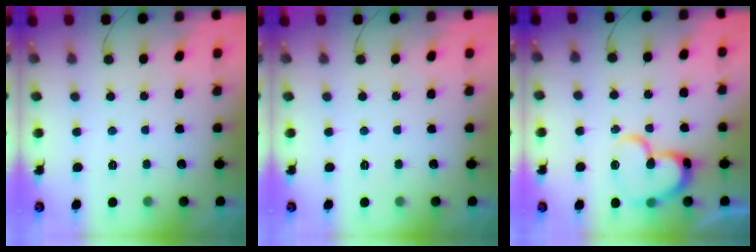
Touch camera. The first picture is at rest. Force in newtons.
{"total": 0.0}
{"total": 15.0, "press": 14.8, "slide": 1.8}